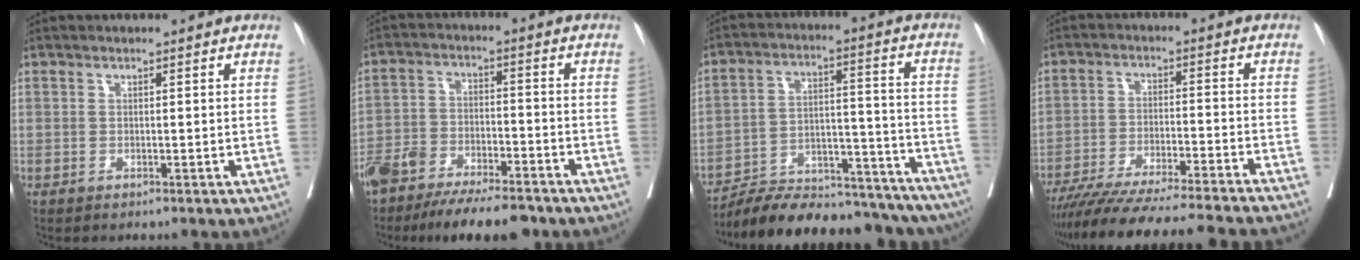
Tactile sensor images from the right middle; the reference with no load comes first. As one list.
[{"total": 15.4, "force": [-12.6, 3.9, 7.8], "torque": [-0.138, -0.012, -0.204]}, {"total": 26.5, "force": [-24.0, 6.0, 9.5], "torque": [-0.117, 0.008, -0.343]}, {"total": 21.2, "force": [-19.0, -1.0, 9.2], "torque": [-0.127, -0.050, -0.281]}]